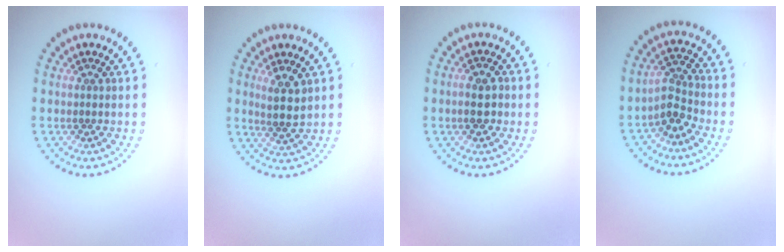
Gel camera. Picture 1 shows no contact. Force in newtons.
{"total": 2.6, "press": 2.3, "slide": 1.3}
{"total": 2.3, "press": 2.3, "slide": 0.4}
{"total": 2.6, "press": 2.0, "slide": 1.6}